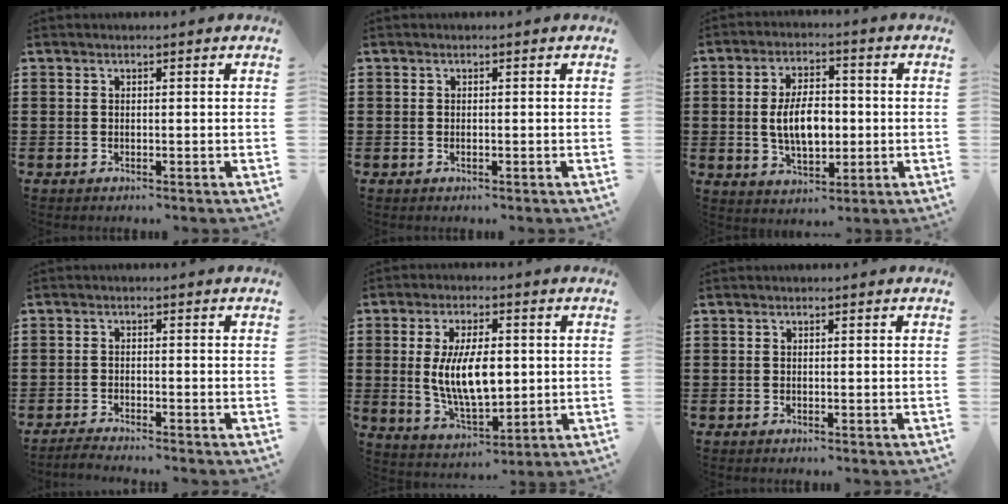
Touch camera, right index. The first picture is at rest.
{"total": 0.0}
{"total": 7.8, "force": [-0.3, 4.2, 6.5], "torque": [-0.111, -0.002, -0.014]}
{"total": 1.7, "force": [-1.7, -0.2, 0.1], "torque": [-0.003, 0.003, -0.035]}
{"total": 10.2, "force": [0.8, 4.8, 9.0], "torque": [-0.172, 0.000, 0.009]}
{"total": 0.0}